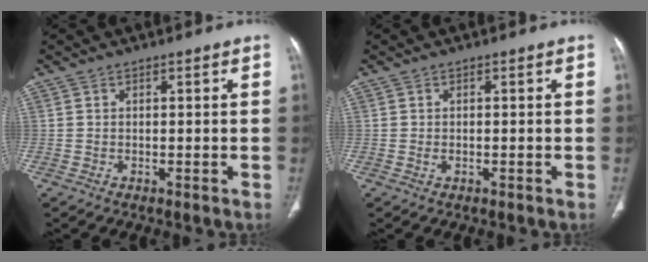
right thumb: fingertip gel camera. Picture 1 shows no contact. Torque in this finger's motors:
{"motor_torque": [0.27, 0.50, -0.12, -0.12, 0.00]}